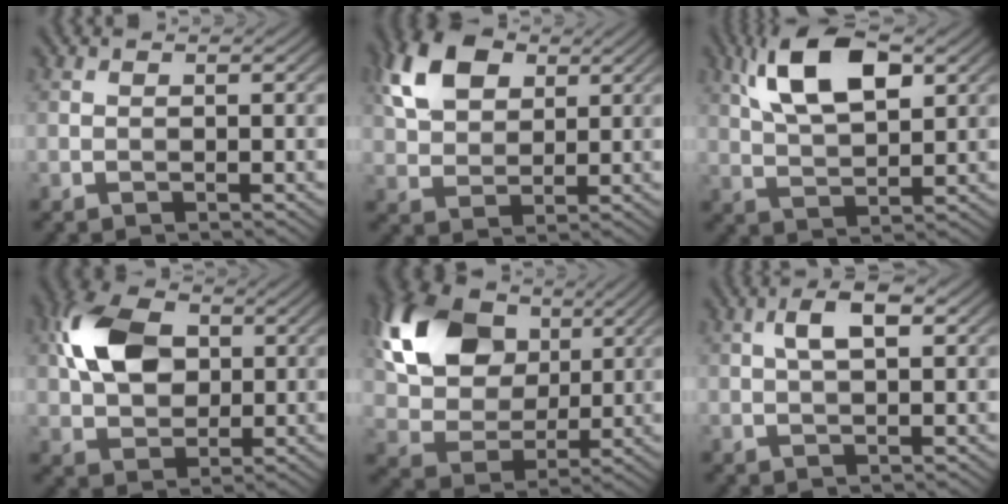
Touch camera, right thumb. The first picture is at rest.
{"total": 9.2, "force": [4.0, 5.9, 5.8], "torque": [-0.143, 0.015, 0.073]}
{"total": 10.5, "force": [4.6, 4.4, 8.3], "torque": [-0.171, 0.015, 0.087]}
{"total": 9.7, "force": [2.2, 6.7, 6.8], "torque": [-0.161, 0.020, 0.031]}
{"total": 16.1, "force": [6.1, 11.4, 9.6], "torque": [-0.243, 0.036, 0.116]}
{"total": 4.0, "force": [1.1, 1.4, 3.6], "torque": [-0.071, 0.009, 0.018]}